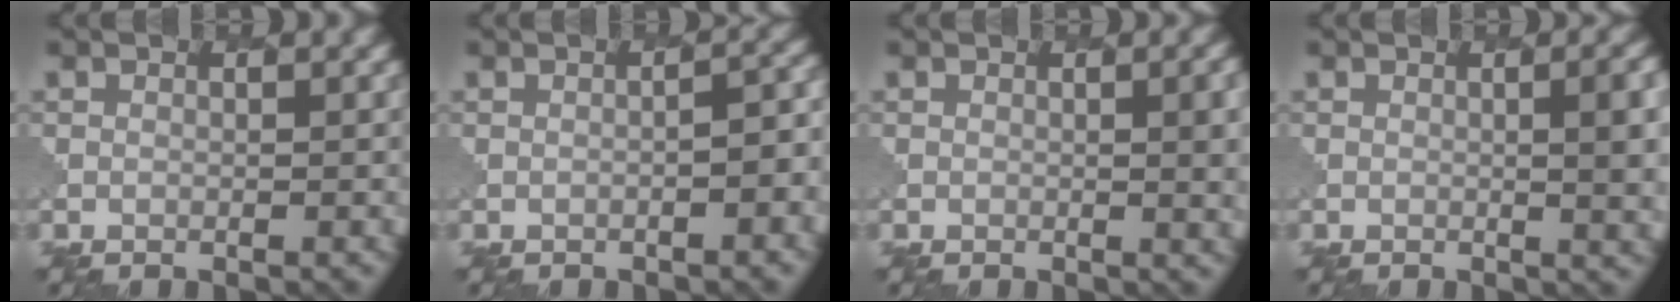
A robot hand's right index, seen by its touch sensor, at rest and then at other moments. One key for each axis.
{"total": 3.0, "fx": -1.2, "fy": 0.8, "fz": 2.6, "tx": -0.030, "ty": 0.014, "tz": -0.021}
{"total": 4.1, "fx": 0.5, "fy": 1.3, "fz": 3.8, "tx": -0.041, "ty": 0.000, "tz": 0.005}
{"total": 6.2, "fx": 0.6, "fy": 2.3, "fz": 5.7, "tx": -0.048, "ty": 0.003, "tz": 0.006}